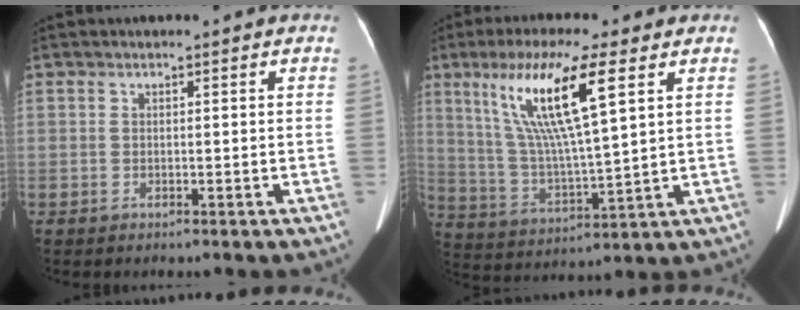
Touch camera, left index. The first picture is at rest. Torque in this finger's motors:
{"motor_torque": [1.12, -1.02, 0.80, 0.21]}